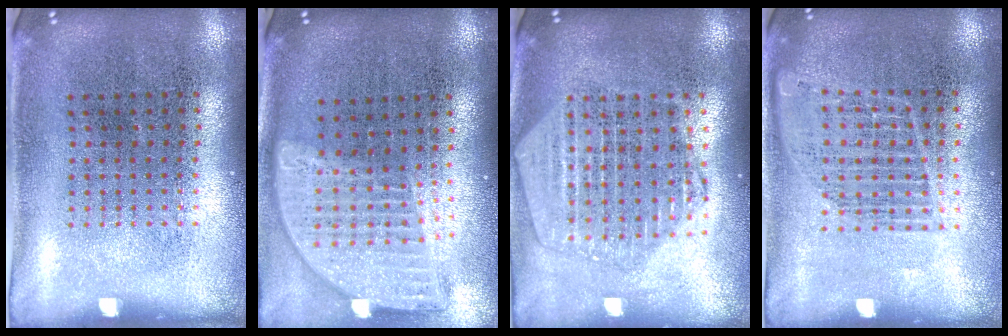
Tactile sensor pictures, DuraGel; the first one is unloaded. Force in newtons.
{"total": 2.0, "press": 1.6, "slide": 1.2}
{"total": 2.2, "press": 1.9, "slide": 0.9}
{"total": 1.1, "press": 1.1, "slide": 0.3}